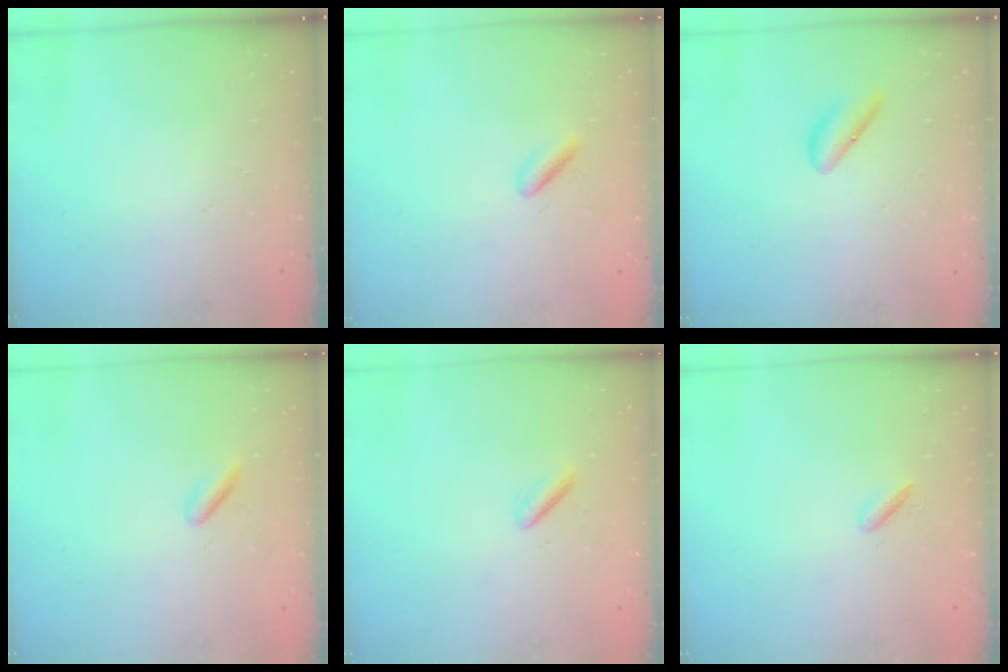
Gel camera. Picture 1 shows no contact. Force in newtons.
{"total": 2.1, "press": 1.9, "slide": 0.9}
{"total": 5.1, "press": 5.0, "slide": 1.2}
{"total": 1.4, "press": 1.2, "slide": 0.8}
{"total": 1.1, "press": 0.7, "slide": 0.8}
{"total": 2.1, "press": 1.9, "slide": 0.8}